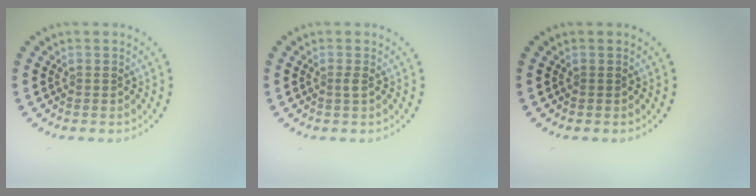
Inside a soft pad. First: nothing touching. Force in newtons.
{"total": 0.7, "press": 0.4, "slide": 0.5}
{"total": 0.0}